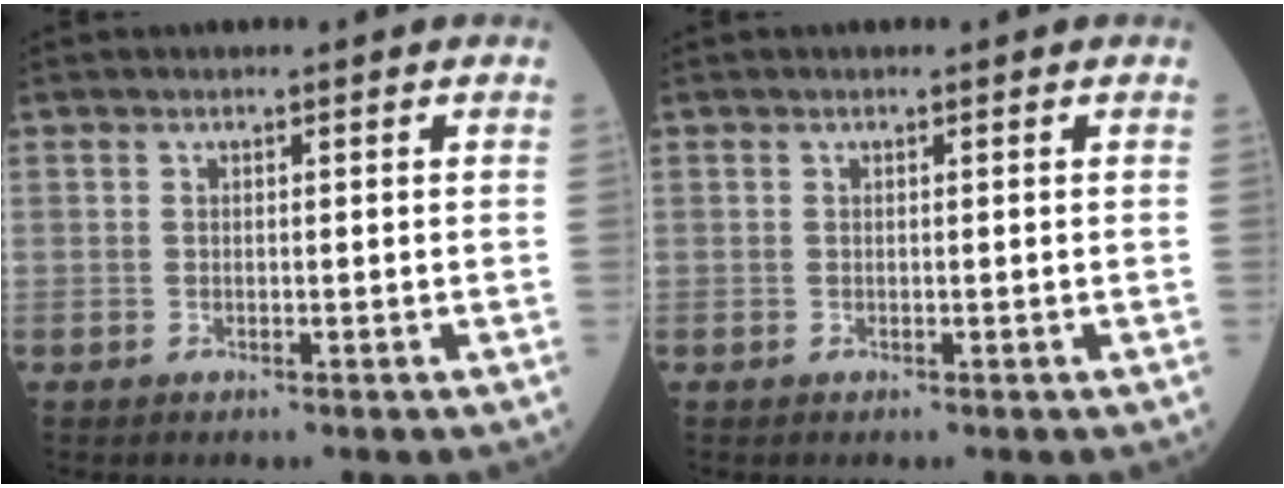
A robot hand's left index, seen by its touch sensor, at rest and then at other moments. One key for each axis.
{"total": 0.0}